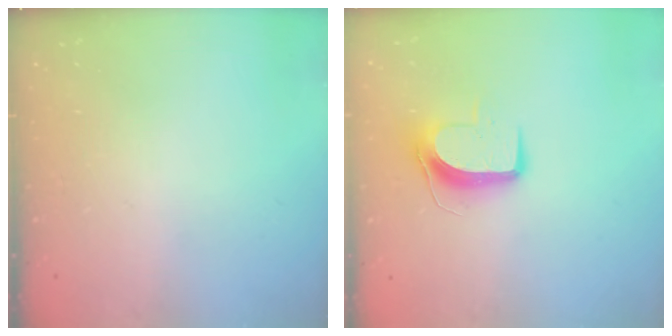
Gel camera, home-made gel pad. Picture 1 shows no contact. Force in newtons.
{"total": 9.2, "press": 9.2, "slide": 0.3}